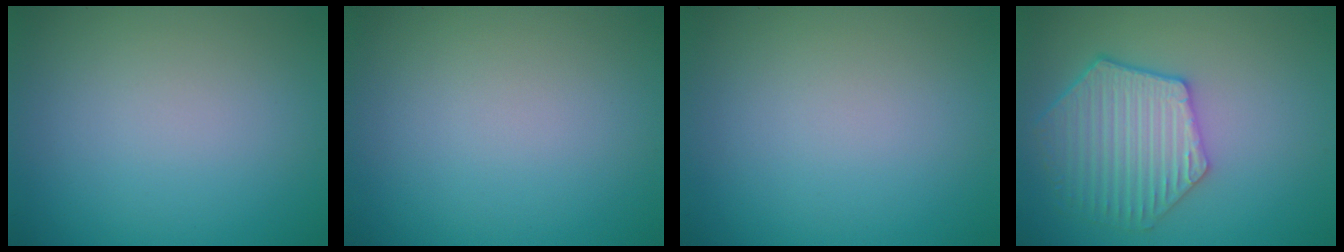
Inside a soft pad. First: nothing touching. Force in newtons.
{"total": 0.0}
{"total": 0.0}
{"total": 5.4, "press": 4.9, "slide": 2.3}